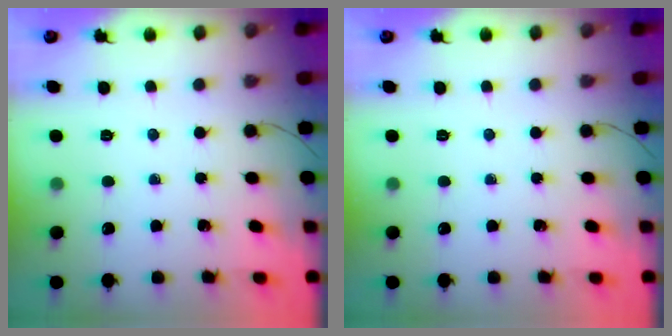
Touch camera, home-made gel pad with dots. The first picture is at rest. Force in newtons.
{"total": 0.0}